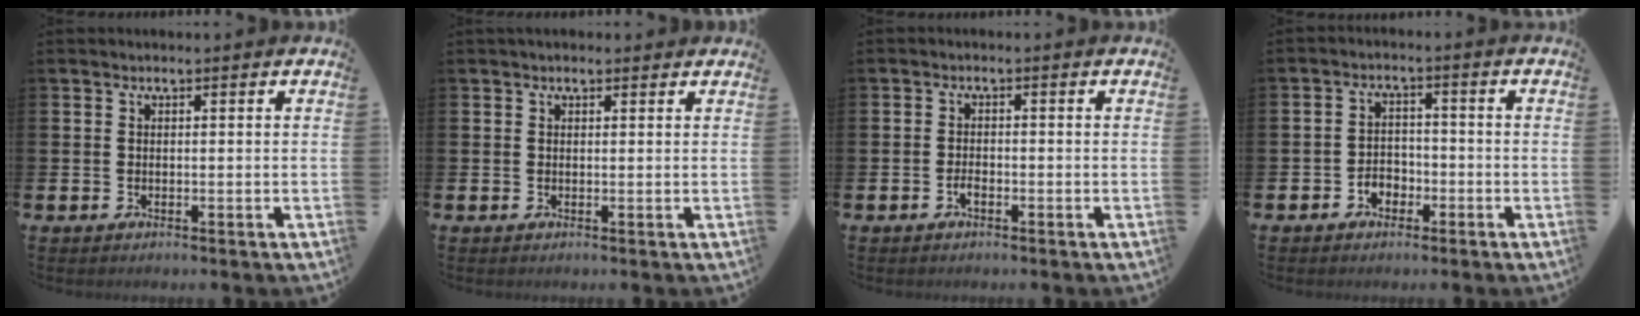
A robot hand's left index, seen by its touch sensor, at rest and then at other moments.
{"total": 0.9, "force": [0.8, 0.5, 0.3], "torque": [0.006, 0.002, 0.011]}
{"total": 1.4, "force": [-0.7, 0.6, 0.9], "torque": [-0.024, 0.002, -0.013]}
{"total": 2.7, "force": [-1.8, 1.9, 0.7], "torque": [-0.016, 0.007, -0.041]}